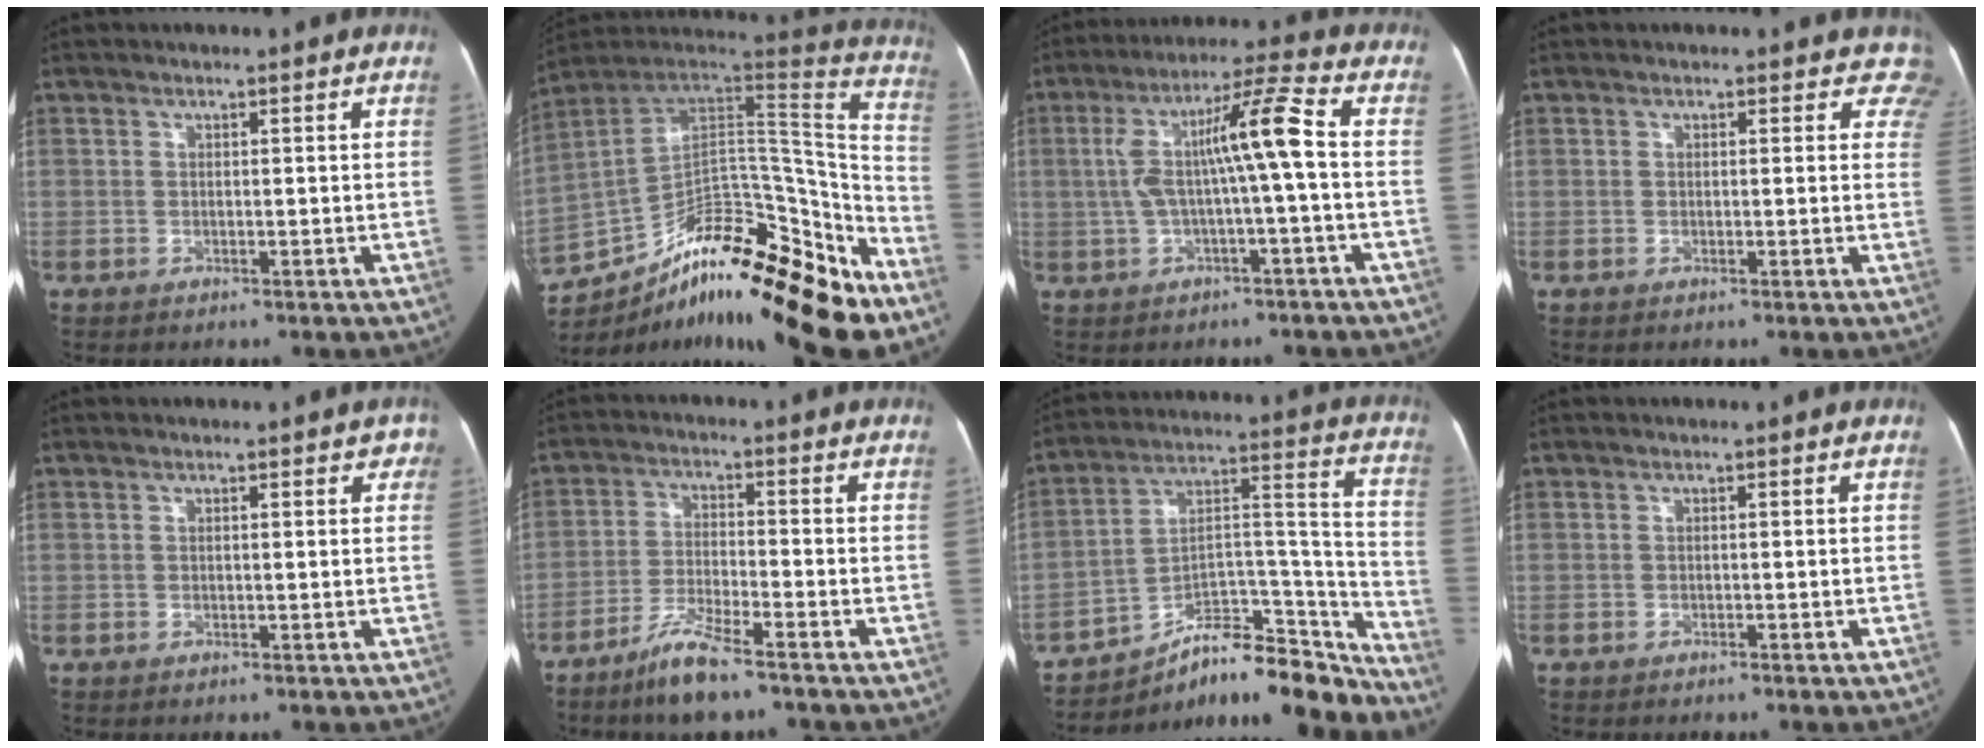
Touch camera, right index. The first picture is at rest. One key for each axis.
{"total": 24.5, "fx": -16.5, "fy": 7.3, "fz": 16.5, "tx": -0.197, "ty": 0.048, "tz": -0.254}
{"total": 9.7, "fx": -0.2, "fy": -0.3, "fz": 9.7, "tx": -0.176, "ty": 0.034, "tz": -0.001}
{"total": 3.3, "fx": 2.6, "fy": 2.0, "fz": 0.2, "tx": 0.028, "ty": -0.008, "tz": -0.001}
{"total": 1.8, "fx": 0.7, "fy": 1.0, "fz": 1.3, "tx": 0.000, "ty": 0.012, "tz": 0.001}
{"total": 7.2, "fx": -5.5, "fy": 0.6, "fz": 4.6, "tx": -0.102, "ty": -0.017, "tz": -0.104}
{"total": 19.4, "fx": -16.8, "fy": 5.2, "fz": 8.1, "tx": -0.081, "ty": 0.073, "tz": -0.253}
{"total": 0.6, "fx": -0.5, "fy": 0.1, "fz": 0.3, "tx": -0.007, "ty": -0.001, "tz": -0.009}